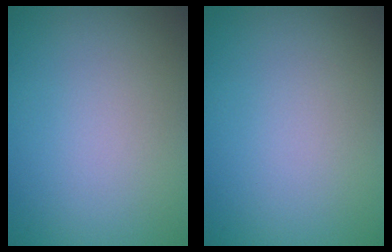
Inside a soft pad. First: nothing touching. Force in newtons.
{"total": 0.0}